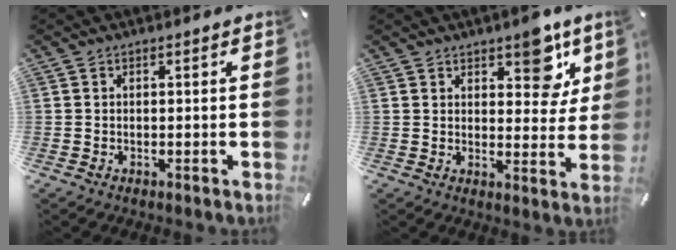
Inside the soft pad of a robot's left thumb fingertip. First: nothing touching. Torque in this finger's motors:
{"motor_torque": [1.18, 0.94, 0.85, -0.55, 0.20]}